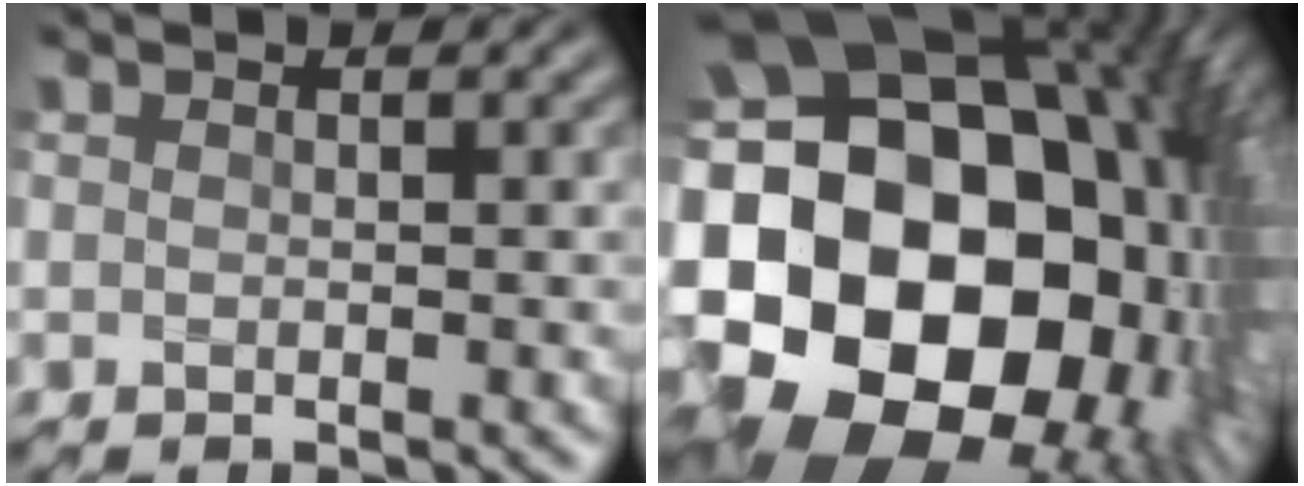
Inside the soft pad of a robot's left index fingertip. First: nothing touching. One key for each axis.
{"total": 23.3, "fx": -1.3, "fy": 17.5, "fz": 15.4, "tx": -0.279, "ty": -0.048, "tz": -0.039}